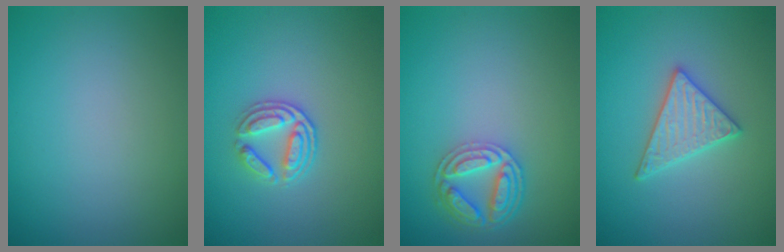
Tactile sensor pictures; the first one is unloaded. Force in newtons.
{"total": 2.6, "press": 2.1, "slide": 1.6}
{"total": 4.5, "press": 4.0, "slide": 2.1}
{"total": 2.9, "press": 2.8, "slide": 0.5}